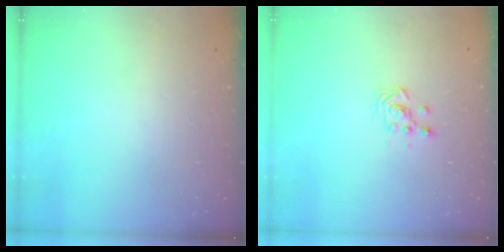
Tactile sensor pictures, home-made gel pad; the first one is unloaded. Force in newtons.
{"total": 2.9, "press": 2.9, "slide": 0.1}